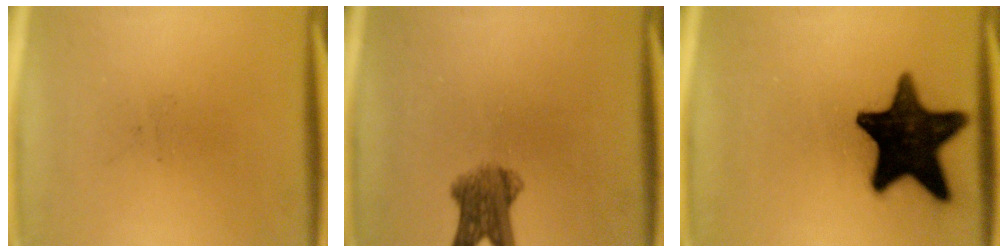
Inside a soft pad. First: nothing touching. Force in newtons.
{"total": 5.7}
{"total": 18.4}